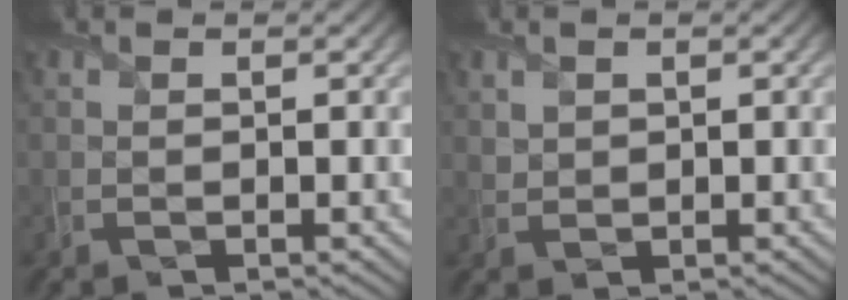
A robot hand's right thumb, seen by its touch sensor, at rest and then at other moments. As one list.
[{"total": 1.1, "force": [0.6, 0.8, 0.5], "torque": [-0.015, -0.003, 0.016]}]